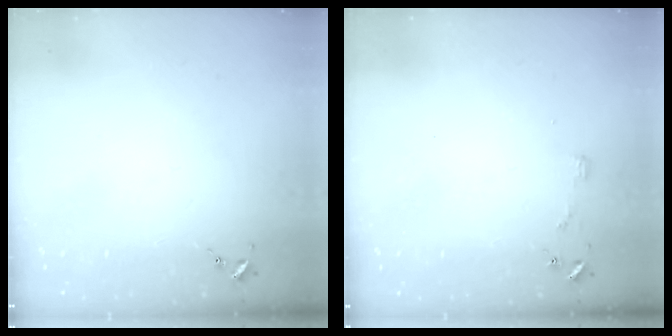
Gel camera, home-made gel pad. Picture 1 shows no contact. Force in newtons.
{"total": 2.8, "press": 2.8, "slide": 0.2}